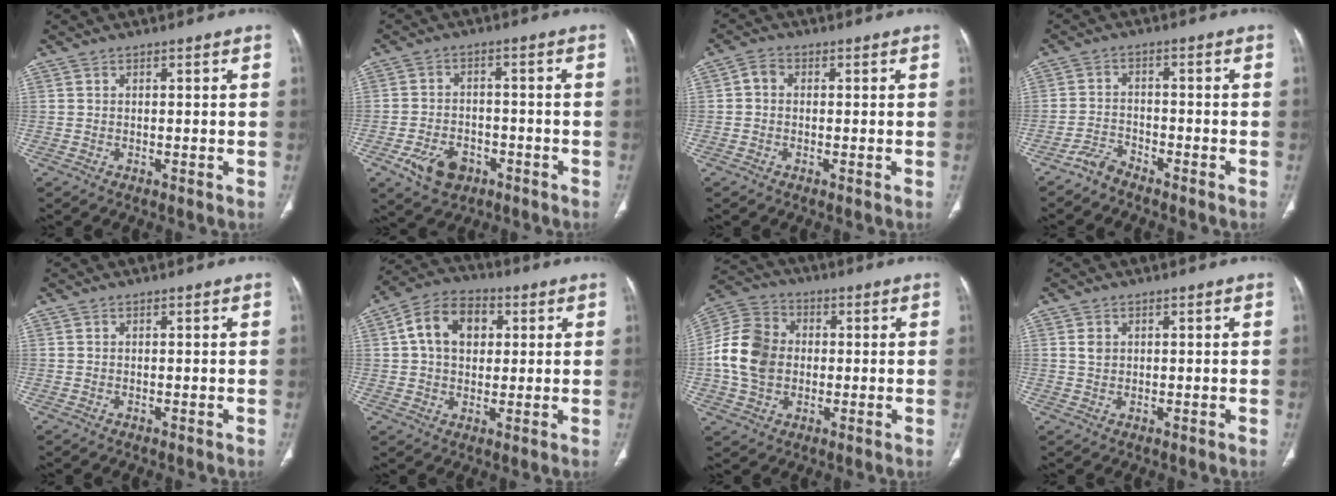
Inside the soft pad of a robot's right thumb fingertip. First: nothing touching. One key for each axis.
{"total": 7.6, "fx": -3.8, "fy": 5.2, "fz": 4.2, "tx": -0.062, "ty": 0.024, "tz": -0.059}
{"total": 2.4, "fx": 0.0, "fy": 1.9, "fz": 1.4, "tx": -0.020, "ty": 0.007, "tz": -0.008}
{"total": 3.1, "fx": -3.0, "fy": 0.8, "fz": 0.4, "tx": -0.009, "ty": 0.011, "tz": -0.060}
{"total": 0.0}
{"total": 11.4, "fx": 2.6, "fy": 8.2, "fz": 7.5, "tx": -0.105, "ty": 0.012, "tz": 0.037}
{"total": 12.9, "fx": -0.3, "fy": 10.3, "fz": 7.8, "tx": -0.137, "ty": 0.023, "tz": -0.010}
{"total": 1.7, "fx": 0.6, "fy": 1.4, "fz": 0.9, "tx": -0.013, "ty": -0.003, "tz": 0.013}